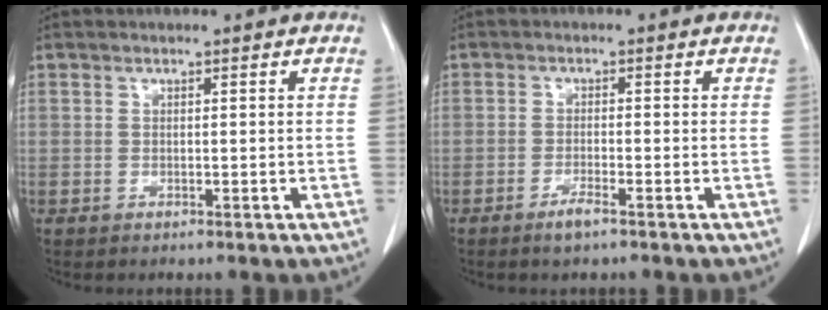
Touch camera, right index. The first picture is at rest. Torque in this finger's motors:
{"motor_torque": [0.09, 0.12, 0.02, 0.03]}